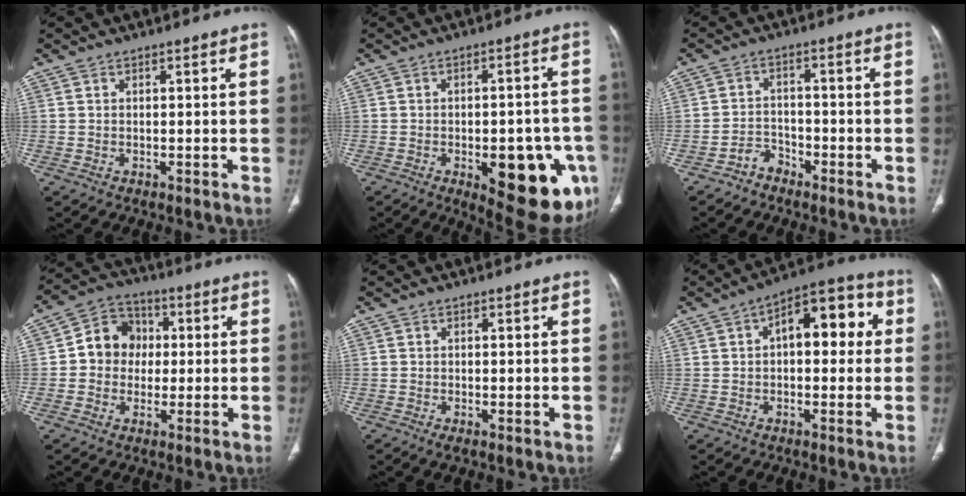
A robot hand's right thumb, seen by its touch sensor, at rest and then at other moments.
{"total": 18.6, "force": [-6.5, 7.9, 15.5], "torque": [-0.139, 0.016, -0.064]}
{"total": 3.3, "force": [-2.5, 2.1, 0.4], "torque": [0.000, 0.024, -0.048]}
{"total": 9.3, "force": [0.5, 8.3, 4.1], "torque": [-0.032, 0.020, -0.005]}
{"total": 1.3, "force": [-0.4, 0.6, 1.1], "torque": [-0.025, -0.005, -0.009]}
{"total": 12.4, "force": [2.0, 6.5, 10.4], "torque": [-0.107, 0.031, 0.019]}